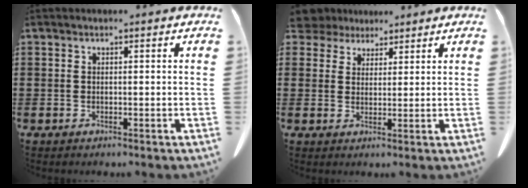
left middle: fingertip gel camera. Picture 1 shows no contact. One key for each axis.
{"total": 3.8, "fx": 3.1, "fy": 2.1, "fz": 0.5, "tx": -0.029, "ty": 0.001, "tz": 0.059}